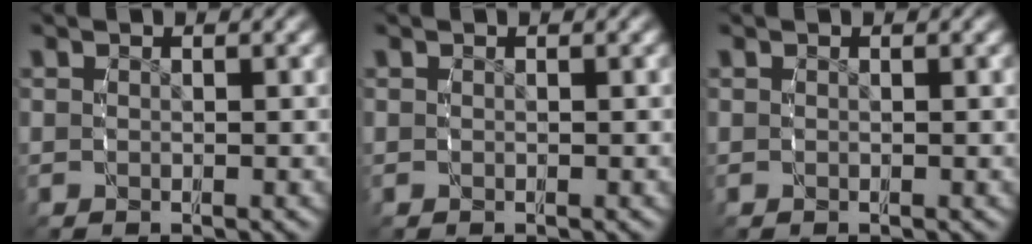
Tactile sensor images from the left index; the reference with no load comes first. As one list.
[{"total": 0.0}, {"total": 0.0}]